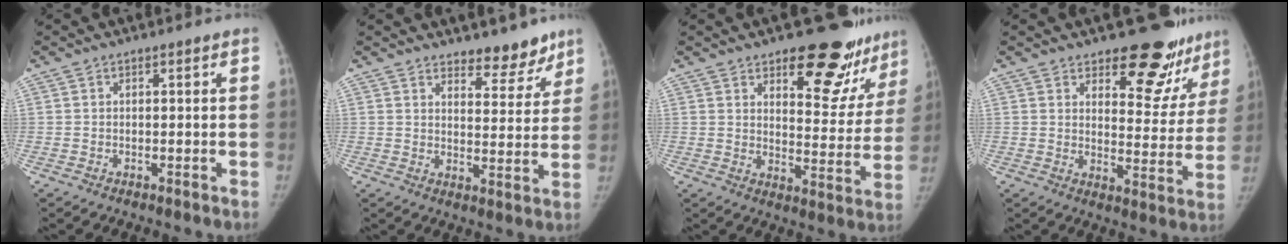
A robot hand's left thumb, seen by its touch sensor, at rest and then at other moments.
{"total": 7.9, "force": [6.5, 3.3, 3.1], "torque": [-0.003, -0.047, 0.093]}
{"total": 18.5, "force": [13.1, 8.0, 10.3], "torque": [-0.073, -0.093, 0.168]}
{"total": 15.8, "force": [12.4, 6.9, 7.1], "torque": [-0.031, -0.099, 0.151]}